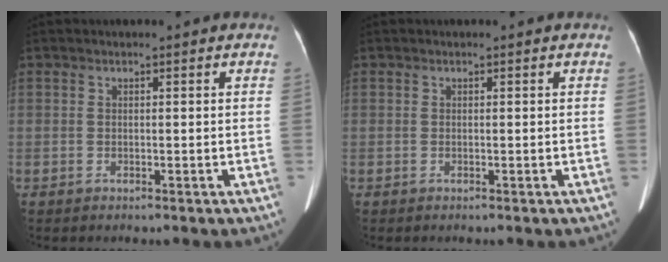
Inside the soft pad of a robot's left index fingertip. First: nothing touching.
{"total": 0.0}